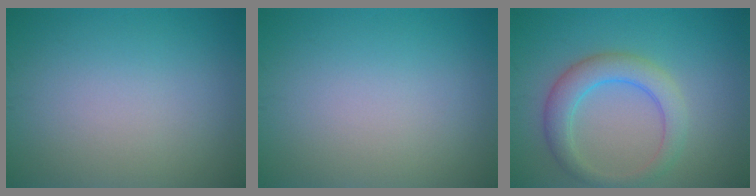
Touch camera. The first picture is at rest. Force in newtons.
{"total": 0.0}
{"total": 4.2, "press": 4.2, "slide": 0.1}